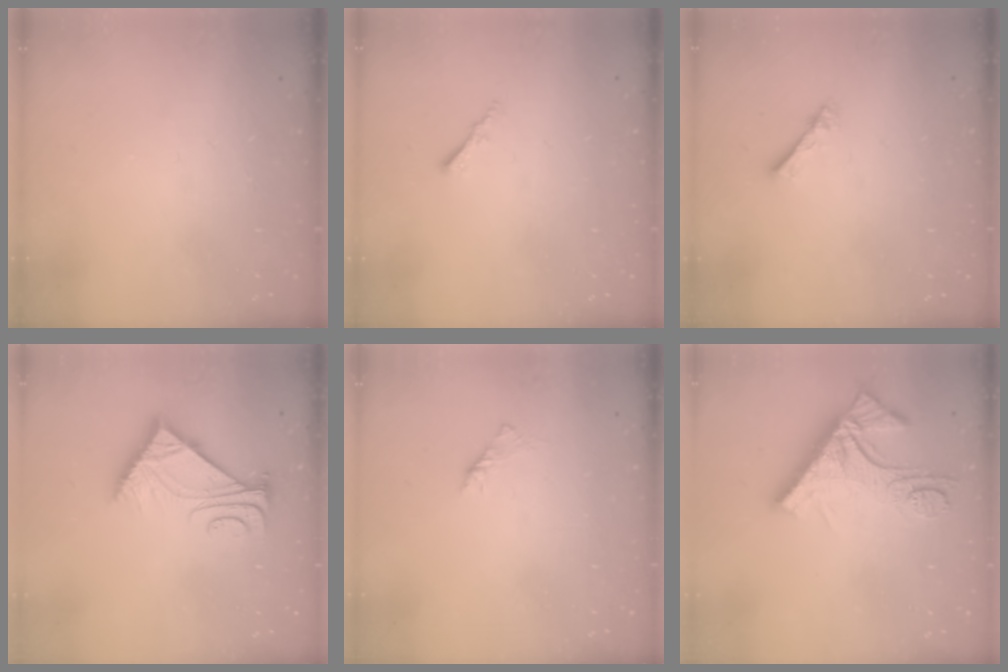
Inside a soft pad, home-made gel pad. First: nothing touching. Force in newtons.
{"total": 1.5, "press": 1.5, "slide": 0.4}
{"total": 2.3, "press": 2.3, "slide": 0.3}
{"total": 8.1, "press": 8.0, "slide": 1.0}
{"total": 1.6, "press": 1.4, "slide": 0.6}
{"total": 12.1, "press": 12.0, "slide": 1.1}